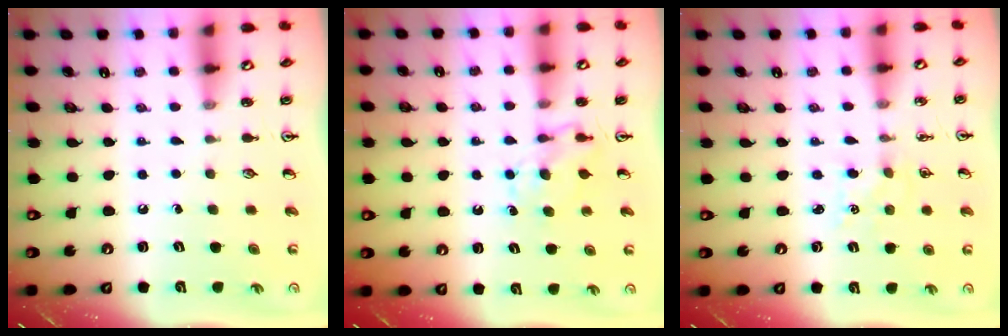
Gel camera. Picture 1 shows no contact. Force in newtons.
{"total": 6.0, "press": 6.0, "slide": 0.8}
{"total": 2.8, "press": 2.8, "slide": 0.3}